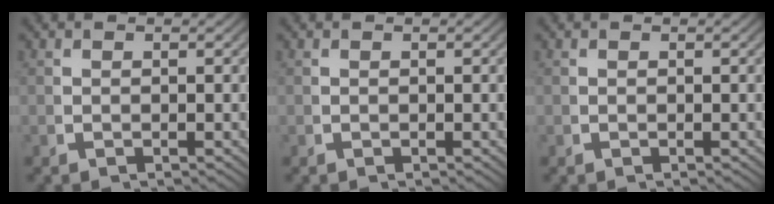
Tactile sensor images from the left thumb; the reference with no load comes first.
{"total": 0.0}
{"total": 0.0}